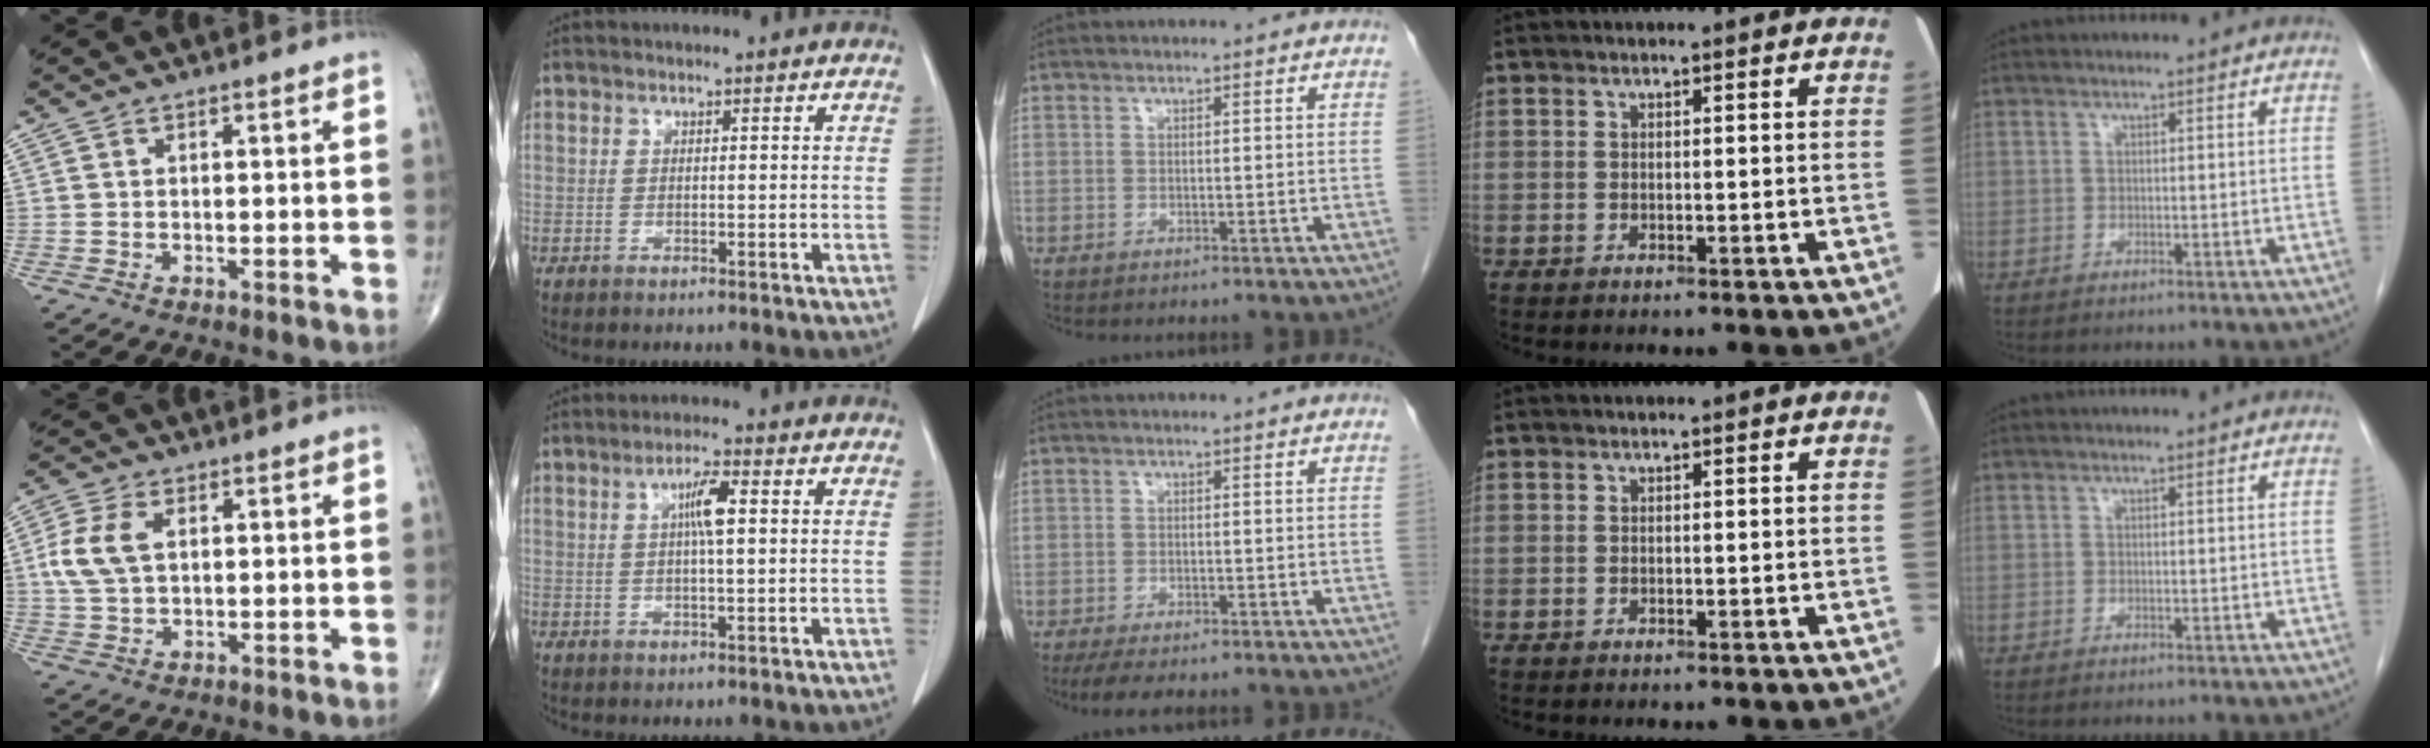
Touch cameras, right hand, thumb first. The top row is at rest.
{"thumb": {"total": 7.5, "force": [1.5, 4.4, 5.8], "torque": [-0.133, 0.007, 0.032]}, "index": {"total": 4.3, "force": [0.9, 0.4, 4.2], "torque": [-0.076, 0.004, 0.013]}, "middle": {"total": 5.5, "force": [-4.4, 1.4, 3.1], "torque": [-0.047, -0.012, -0.064]}}